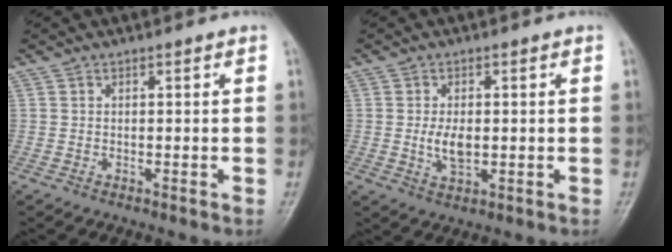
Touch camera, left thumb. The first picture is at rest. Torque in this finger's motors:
{"motor_torque": [-0.04, 0.34, 0.32, -0.07, 0.06]}